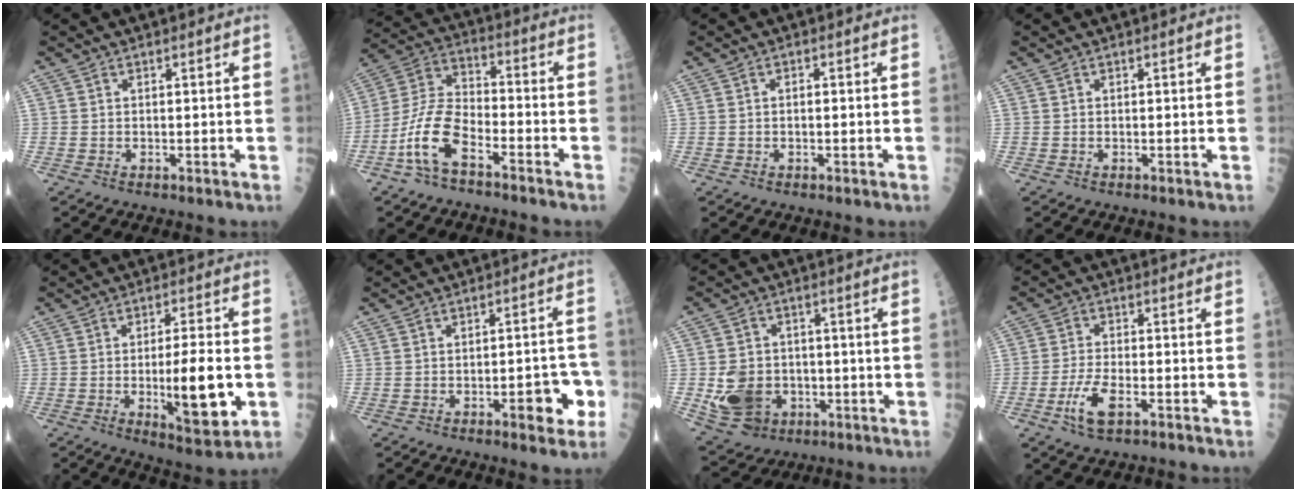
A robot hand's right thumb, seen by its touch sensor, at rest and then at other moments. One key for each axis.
{"total": 11.4, "fx": -5.8, "fy": 5.0, "fz": 8.4, "tx": -0.182, "ty": 0.048, "tz": -0.117}
{"total": 1.1, "fx": 0.0, "fy": 0.4, "fz": 1.0, "tx": -0.019, "ty": 0.003, "tz": -0.001}
{"total": 0.0}
{"total": 12.2, "fx": -2.1, "fy": 3.5, "fz": 11.5, "tx": -0.165, "ty": -0.003, "tz": -0.025}
{"total": 7.6, "fx": -2.8, "fy": 2.7, "fz": 6.5, "tx": -0.067, "ty": 0.023, "tz": -0.034}
{"total": 10.9, "fx": -1.9, "fy": 9.0, "fz": 5.9, "tx": -0.081, "ty": 0.007, "tz": -0.017}
{"total": 6.5, "fx": -3.0, "fy": 2.4, "fz": 5.3, "tx": -0.109, "ty": 0.012, "tz": -0.054}